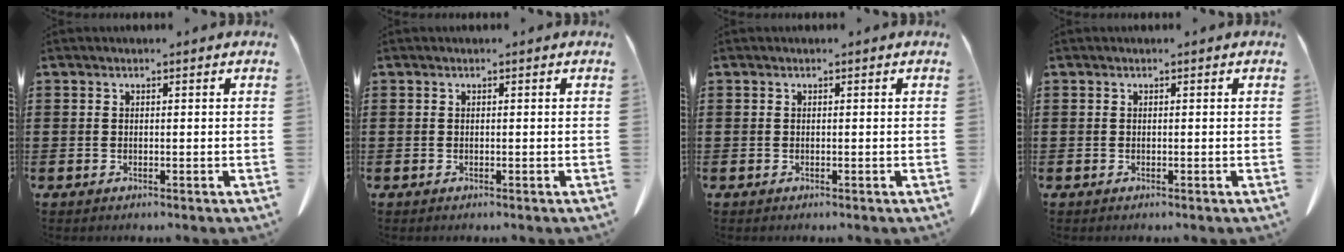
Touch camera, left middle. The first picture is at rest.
{"total": 0.0}
{"total": 0.0}
{"total": 0.0}